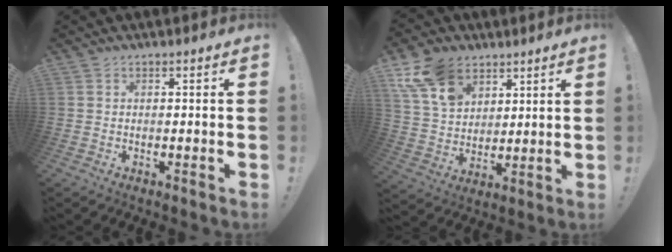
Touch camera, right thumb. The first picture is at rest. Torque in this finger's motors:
{"motor_torque": [1.41, 2.10, 0.62, 1.09, 0.05]}